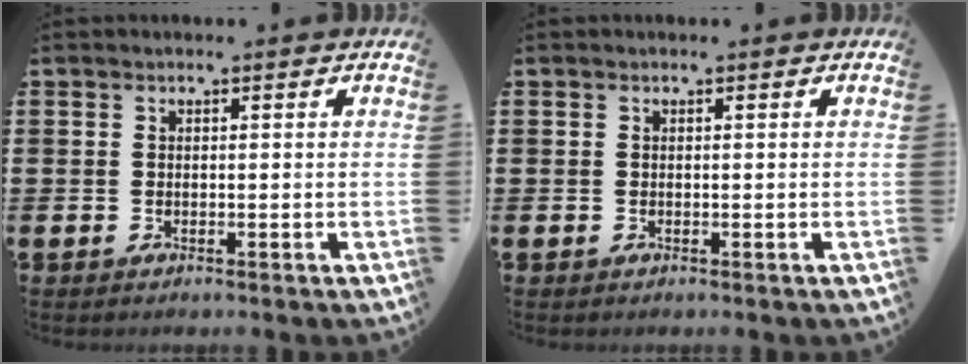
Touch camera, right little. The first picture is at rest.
{"total": 0.0}